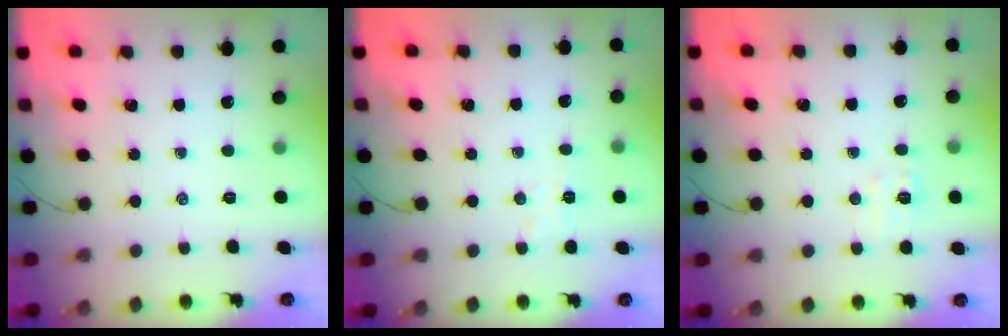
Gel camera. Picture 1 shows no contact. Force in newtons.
{"total": 2.9, "press": 2.9, "slide": 0.7}
{"total": 5.1, "press": 4.9, "slide": 1.2}